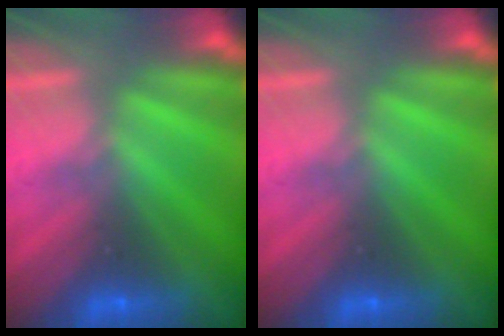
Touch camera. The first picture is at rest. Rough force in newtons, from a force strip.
{"total": 0.0}